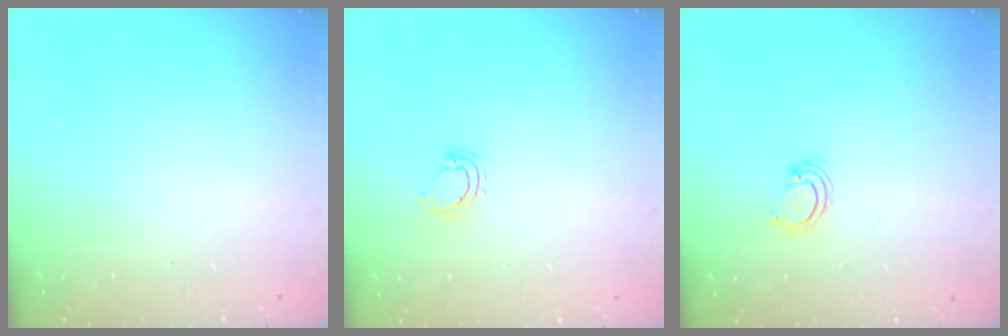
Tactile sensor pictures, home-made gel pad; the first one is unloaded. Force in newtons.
{"total": 5.0, "press": 5.0, "slide": 0.2}
{"total": 2.8, "press": 2.8, "slide": 0.2}